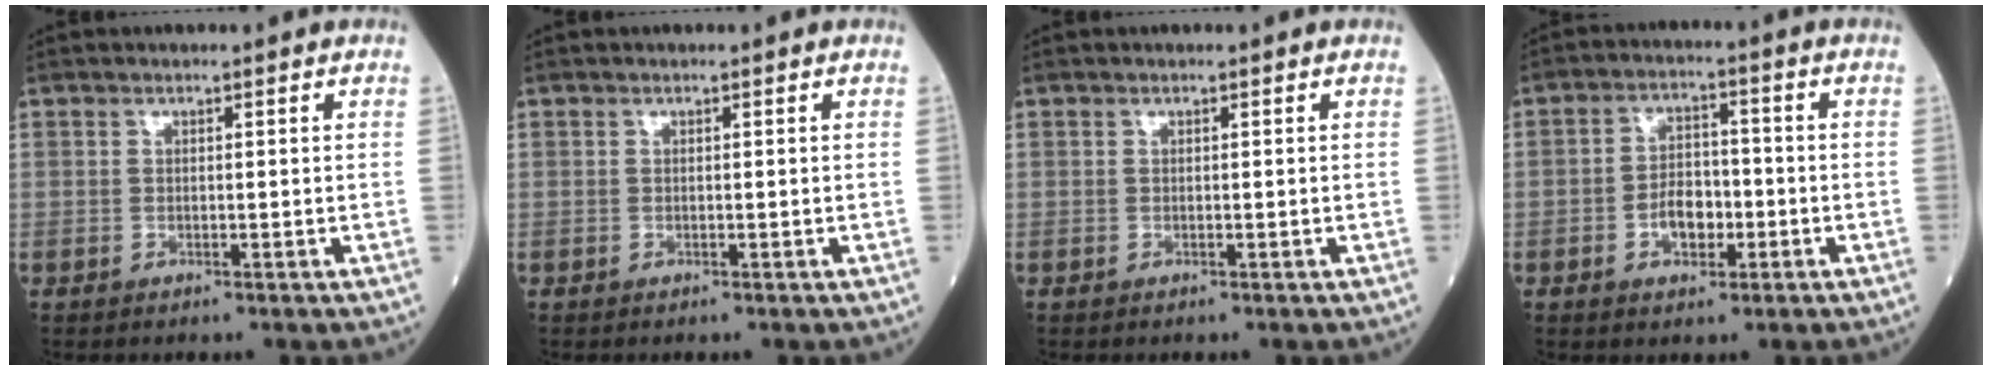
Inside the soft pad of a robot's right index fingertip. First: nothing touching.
{"total": 0.0}
{"total": 0.0}
{"total": 5.4, "force": [-1.8, 3.2, 4.0], "torque": [-0.071, 0.010, -0.031]}